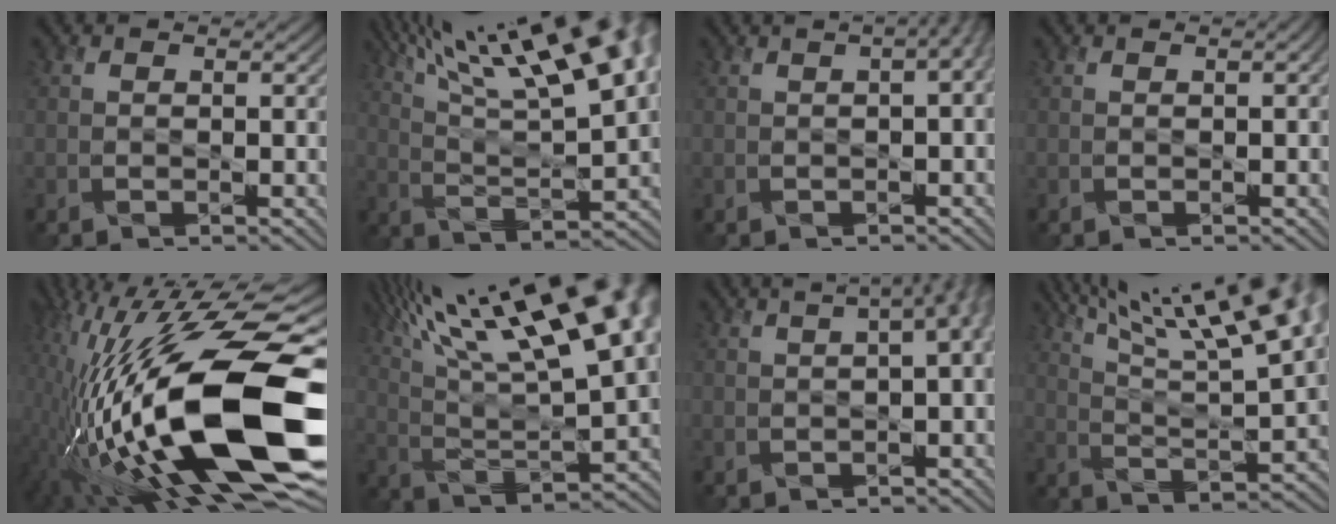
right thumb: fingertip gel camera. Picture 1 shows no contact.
{"total": 21.0, "force": [12.1, 6.6, 15.8], "torque": [-0.284, 0.051, 0.187]}
{"total": 6.0, "force": [0.8, 2.5, 5.4], "torque": [-0.053, 0.016, 0.000]}
{"total": 0.8, "force": [0.1, 0.2, 0.8], "torque": [-0.012, 0.003, 0.001]}
{"total": 22.6, "force": [-3.7, 8.5, 20.6], "torque": [-0.406, 0.014, -0.085]}
{"total": 24.0, "force": [13.5, 7.7, 18.3], "torque": [-0.314, 0.081, 0.211]}
{"total": 8.0, "force": [1.2, 3.1, 7.2], "torque": [-0.072, 0.032, 0.011]}
{"total": 18.6, "force": [11.4, 4.8, 13.9], "torque": [-0.238, 0.032, 0.171]}